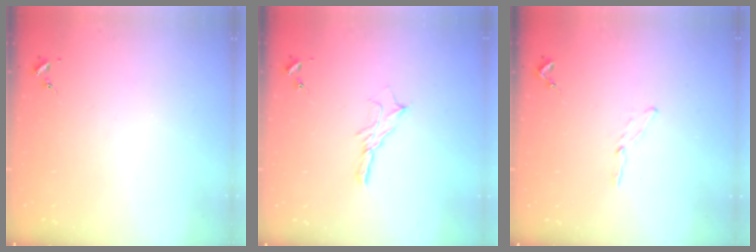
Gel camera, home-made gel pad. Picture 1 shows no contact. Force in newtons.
{"total": 7.3, "press": 7.3, "slide": 0.4}
{"total": 3.4, "press": 3.4, "slide": 0.3}